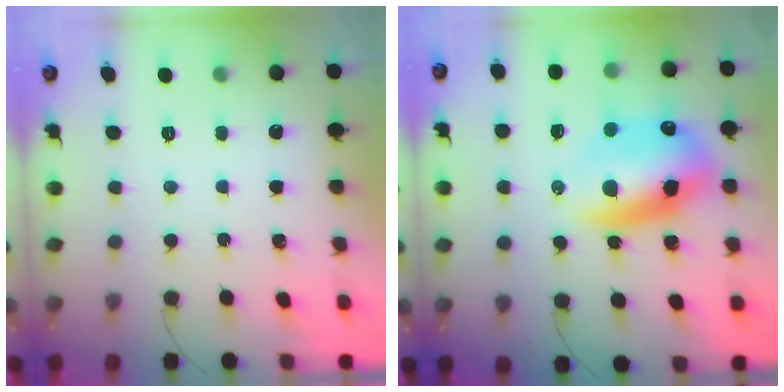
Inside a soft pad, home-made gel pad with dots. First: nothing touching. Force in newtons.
{"total": 16.0, "press": 15.5, "slide": 3.9}